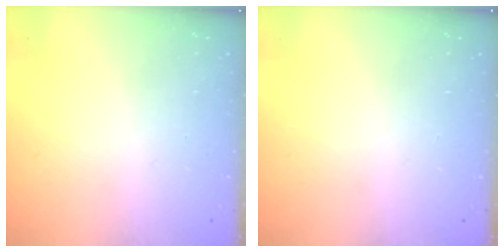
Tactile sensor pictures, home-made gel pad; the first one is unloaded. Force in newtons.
{"total": 0.0}